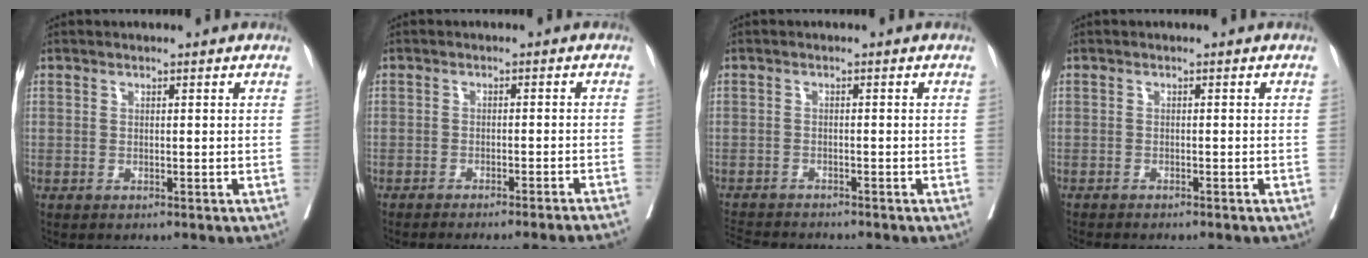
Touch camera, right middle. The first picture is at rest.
{"total": 13.0, "force": [-12.0, -1.1, 4.8], "torque": [-0.043, -0.027, -0.144]}
{"total": 6.6, "force": [-6.3, 0.5, 1.9], "torque": [-0.028, -0.012, -0.101]}
{"total": 4.8, "force": [-4.2, 0.5, 2.3], "torque": [-0.026, -0.007, -0.055]}